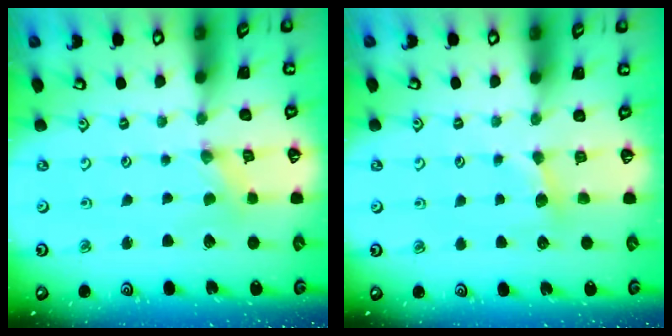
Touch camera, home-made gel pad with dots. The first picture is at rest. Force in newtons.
{"total": 4.1, "press": 4.0, "slide": 0.6}